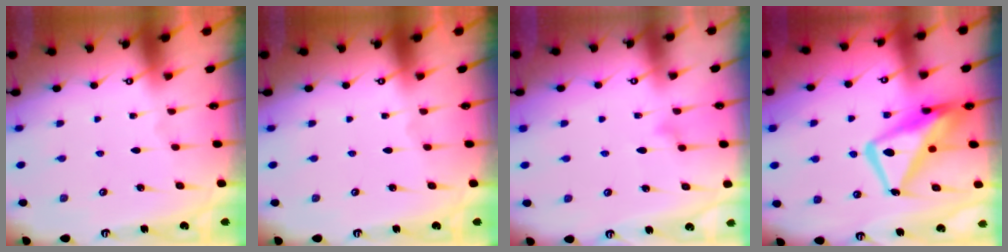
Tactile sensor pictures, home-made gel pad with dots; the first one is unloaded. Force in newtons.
{"total": 0.0}
{"total": 8.4, "press": 8.4, "slide": 0.5}
{"total": 14.2, "press": 14.1, "slide": 1.4}